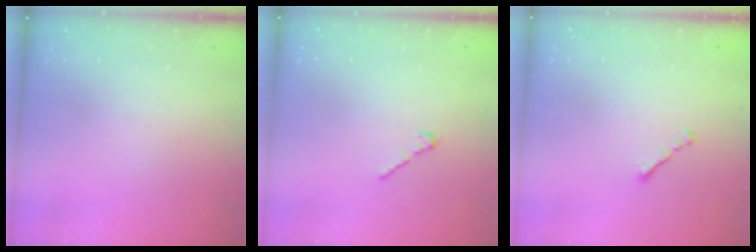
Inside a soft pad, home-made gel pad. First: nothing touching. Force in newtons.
{"total": 2.5, "press": 2.4, "slide": 0.7}
{"total": 1.3, "press": 1.2, "slide": 0.5}